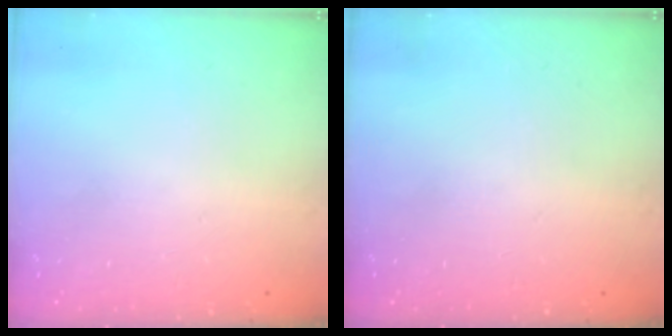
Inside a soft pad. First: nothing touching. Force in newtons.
{"total": 0.0}